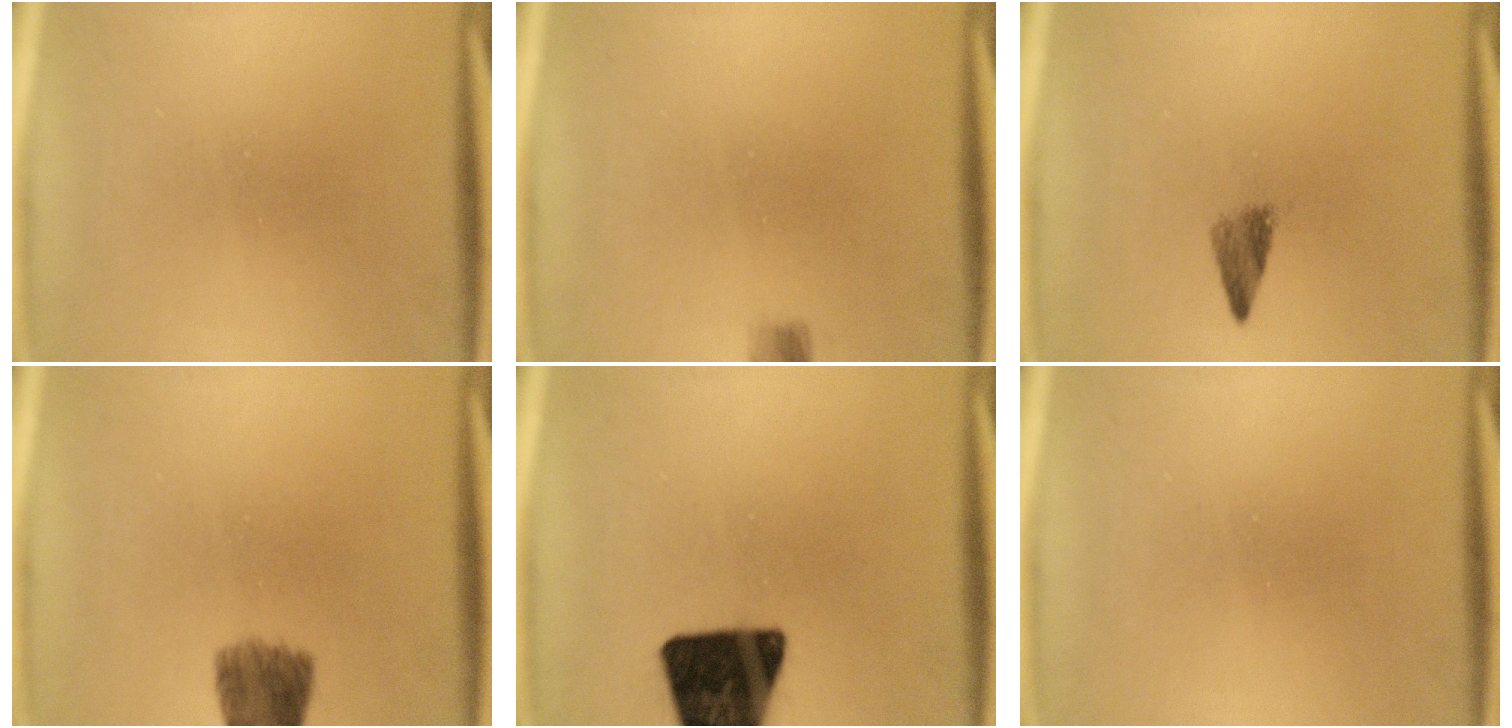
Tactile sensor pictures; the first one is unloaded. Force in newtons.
{"total": 1.6}
{"total": 2.4}
{"total": 6.6}
{"total": 18.9}
{"total": 0.0}